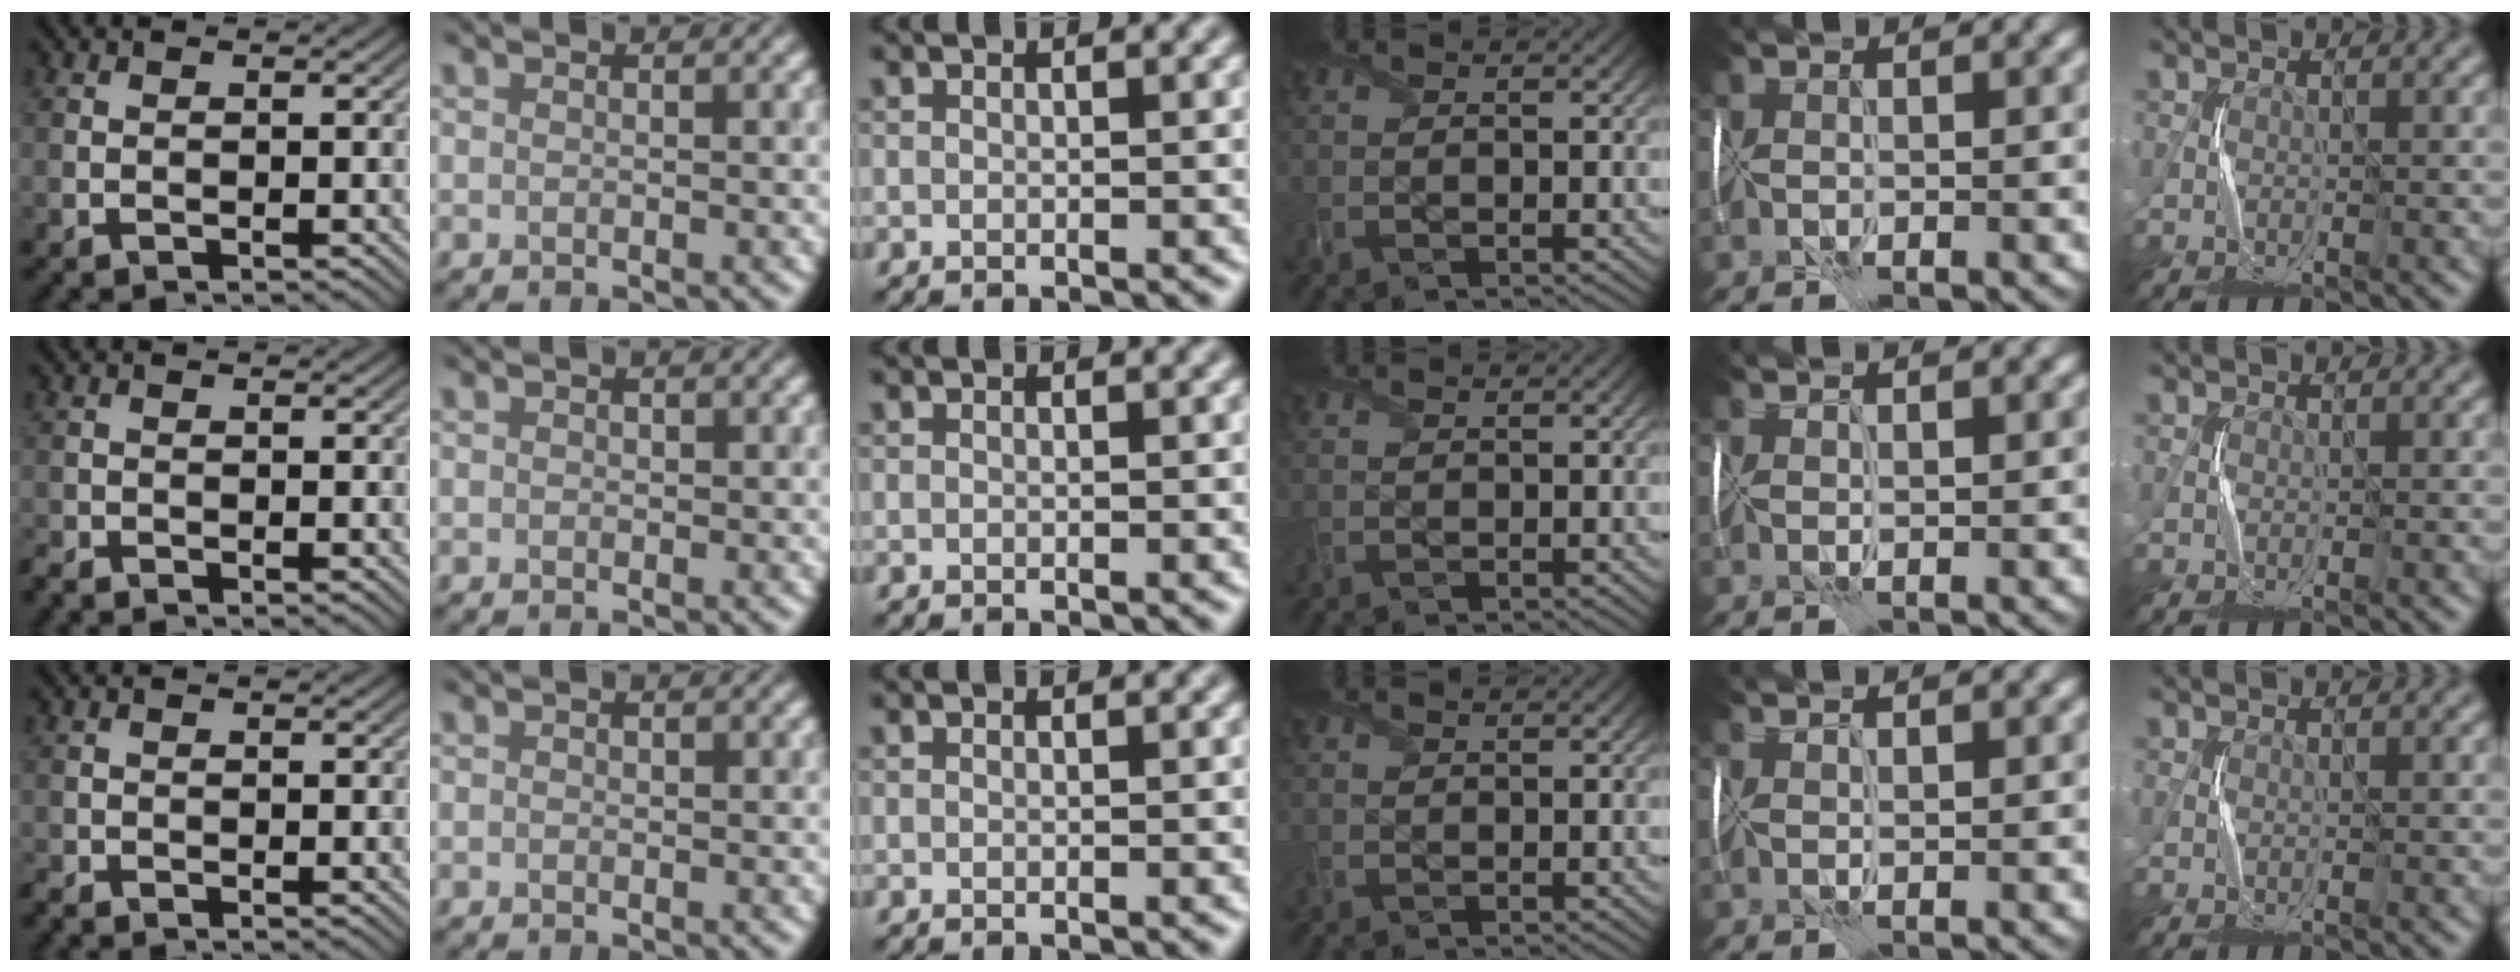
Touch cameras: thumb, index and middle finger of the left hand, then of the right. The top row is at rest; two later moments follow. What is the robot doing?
{"motion": "wrap", "object": "plastic wrap"}